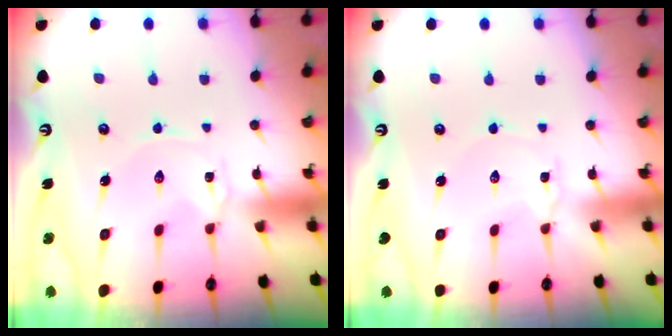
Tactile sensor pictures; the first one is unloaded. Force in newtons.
{"total": 2.8, "press": 2.8, "slide": 0.3}